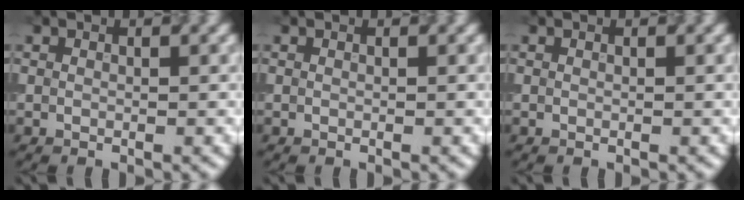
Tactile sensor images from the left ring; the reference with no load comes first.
{"total": 0.0}
{"total": 0.0}